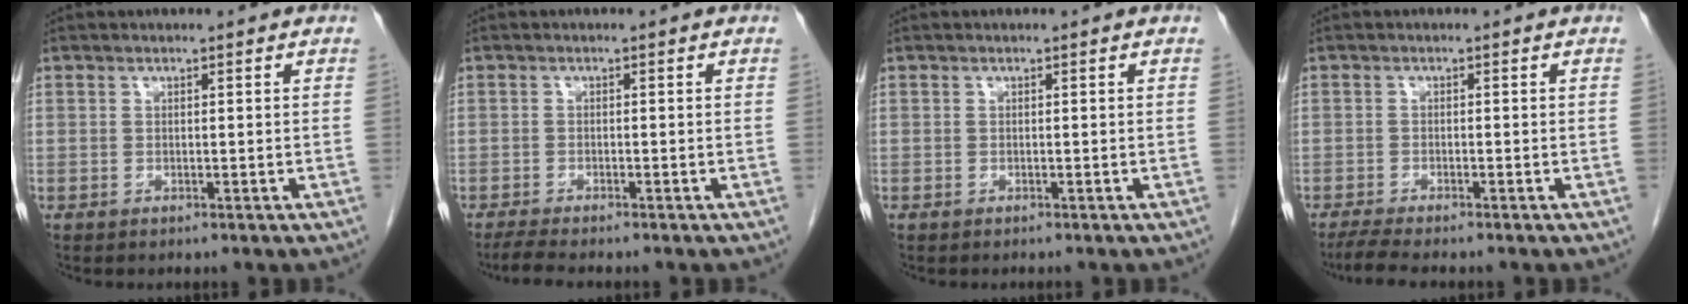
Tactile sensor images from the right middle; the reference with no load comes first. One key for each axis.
{"total": 3.1, "fx": -2.7, "fy": -0.1, "fz": 1.6, "tx": -0.034, "ty": -0.009, "tz": -0.046}
{"total": 0.0}
{"total": 3.9, "fx": -3.3, "fy": 0.0, "fz": 2.1, "tx": -0.040, "ty": -0.011, "tz": -0.057}